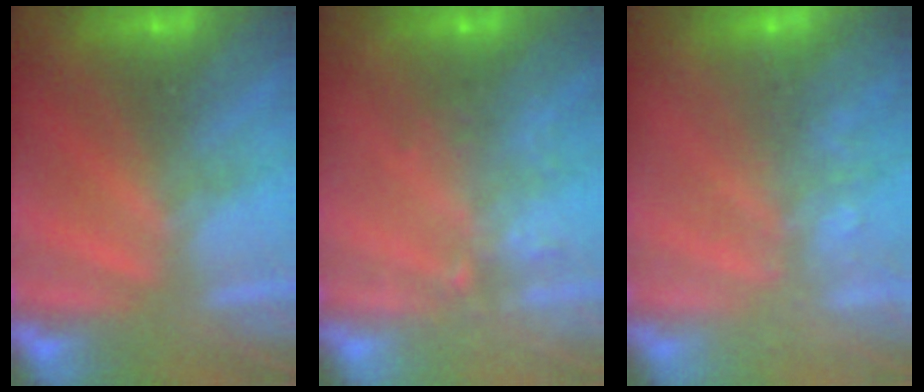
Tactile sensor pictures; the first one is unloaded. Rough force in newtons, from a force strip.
{"total": 8.7}
{"total": 7.3}